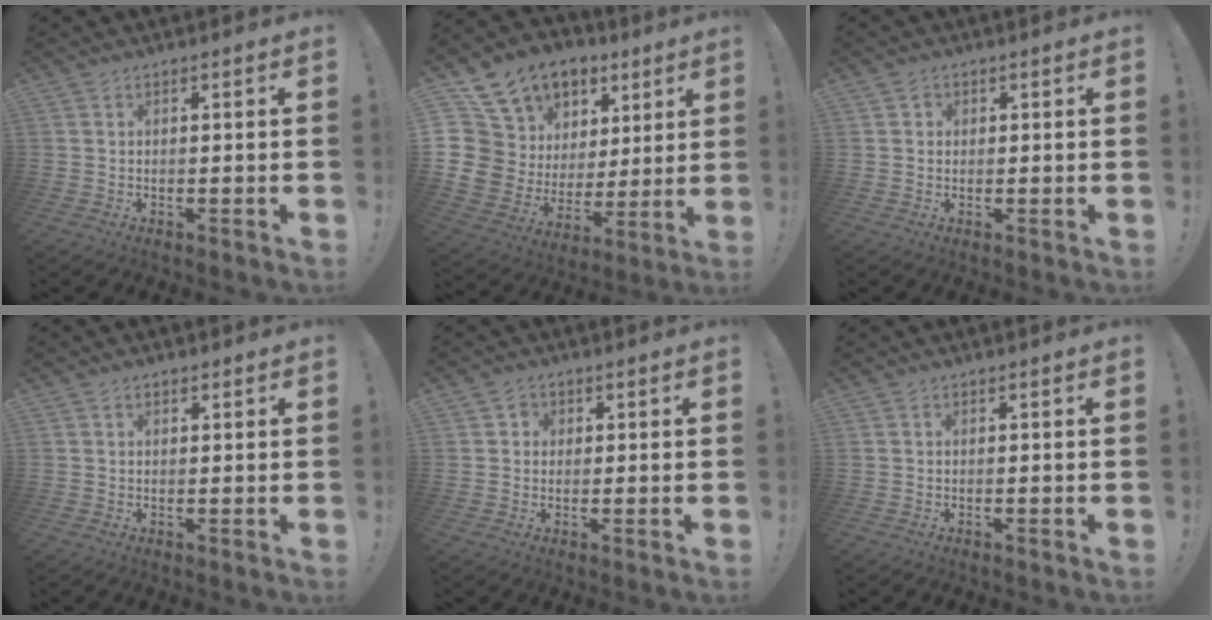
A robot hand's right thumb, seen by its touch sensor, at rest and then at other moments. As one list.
[{"total": 12.9, "force": [7.6, 9.9, 3.2], "torque": [-0.063, -0.069, 0.171]}, {"total": 1.4, "force": [0.4, 1.3, 0.3], "torque": [-0.006, 0.001, 0.007]}, {"total": 1.1, "force": [0.6, 0.8, 0.5], "torque": [-0.005, 0.001, 0.010]}, {"total": 2.6, "force": [0.5, 2.4, 0.7], "torque": [-0.007, 0.000, 0.007]}, {"total": 0.0}]